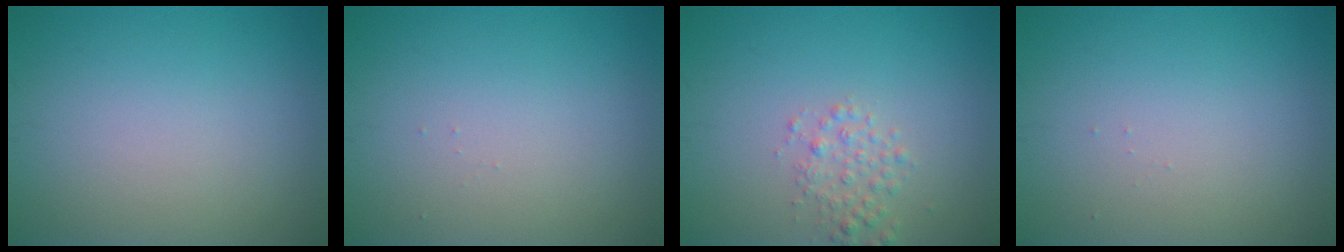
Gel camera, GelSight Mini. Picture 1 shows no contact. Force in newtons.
{"total": 0.0}
{"total": 1.8, "press": 1.8, "slide": 0.1}
{"total": 0.0}